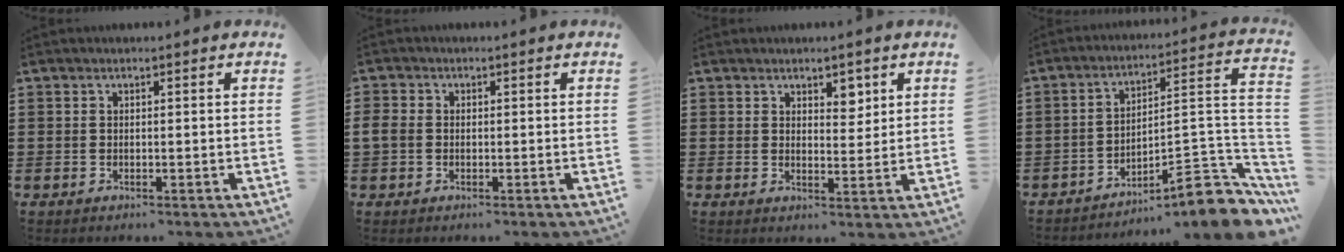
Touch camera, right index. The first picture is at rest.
{"total": 1.8, "force": [-0.3, 1.6, 0.9], "torque": [-0.029, 0.002, -0.009]}
{"total": 3.2, "force": [2.3, 1.9, 1.3], "torque": [-0.016, 0.004, 0.039]}
{"total": 8.6, "force": [-6.3, 2.3, 5.3], "torque": [-0.062, -0.003, -0.122]}